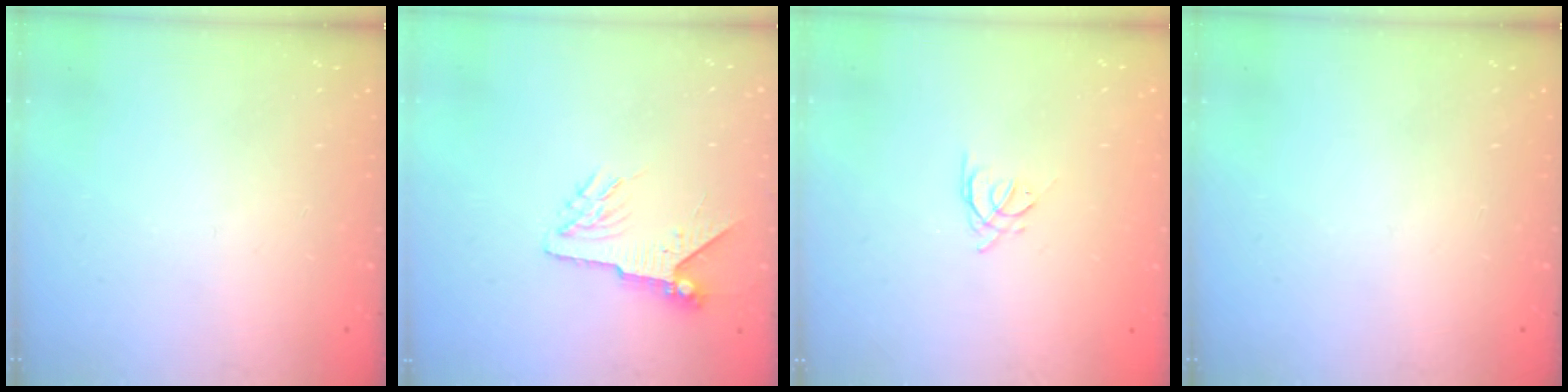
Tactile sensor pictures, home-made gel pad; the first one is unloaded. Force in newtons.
{"total": 6.8, "press": 6.7, "slide": 1.1}
{"total": 2.5, "press": 2.4, "slide": 0.5}
{"total": 0.0}